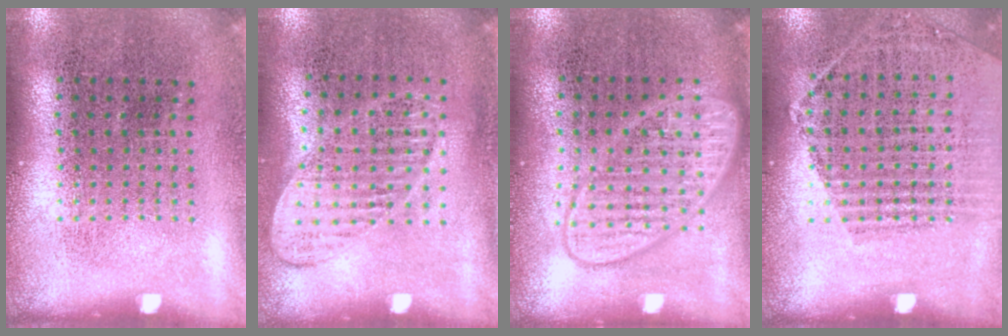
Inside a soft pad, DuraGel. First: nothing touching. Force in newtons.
{"total": 1.0, "press": 1.0, "slide": 0.1}
{"total": 2.9, "press": 2.8, "slide": 0.4}
{"total": 1.4, "press": 1.4, "slide": 0.4}